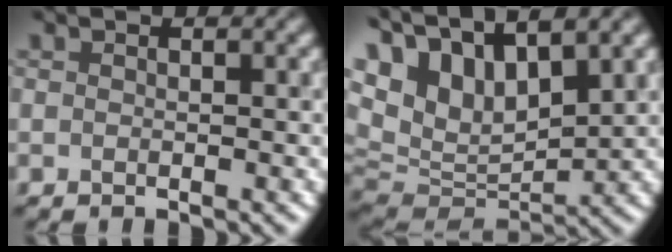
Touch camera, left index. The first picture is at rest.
{"total": 13.4, "force": [6.8, 6.3, 9.6], "torque": [-0.214, 0.028, 0.119]}